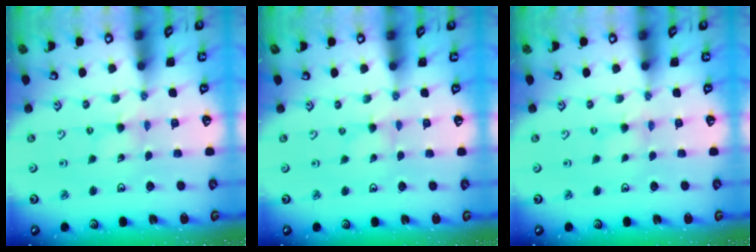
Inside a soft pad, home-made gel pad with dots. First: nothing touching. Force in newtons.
{"total": 0.0}
{"total": 0.0}